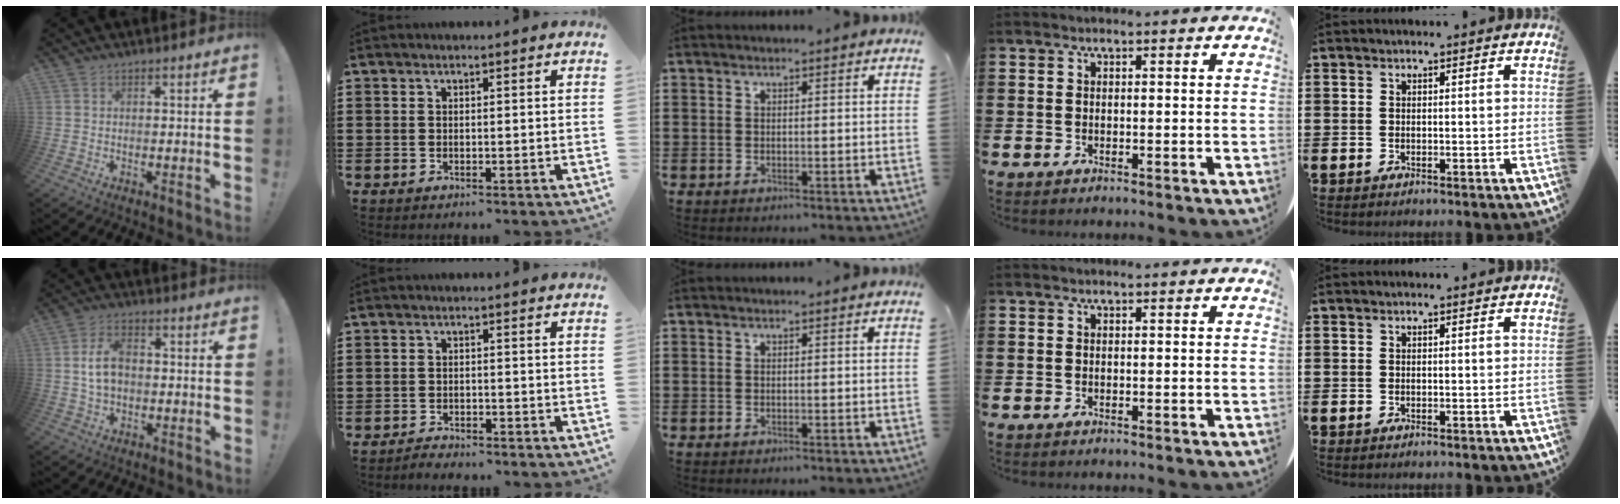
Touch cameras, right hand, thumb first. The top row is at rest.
{"thumb": {"total": 7.6, "force": [0.4, 4.8, 5.8], "torque": [-0.094, 0.002, 0.006]}, "index": {"total": 1.7, "force": [-1.7, 0.2, -0.1], "torque": [-0.005, 0.004, -0.038]}}